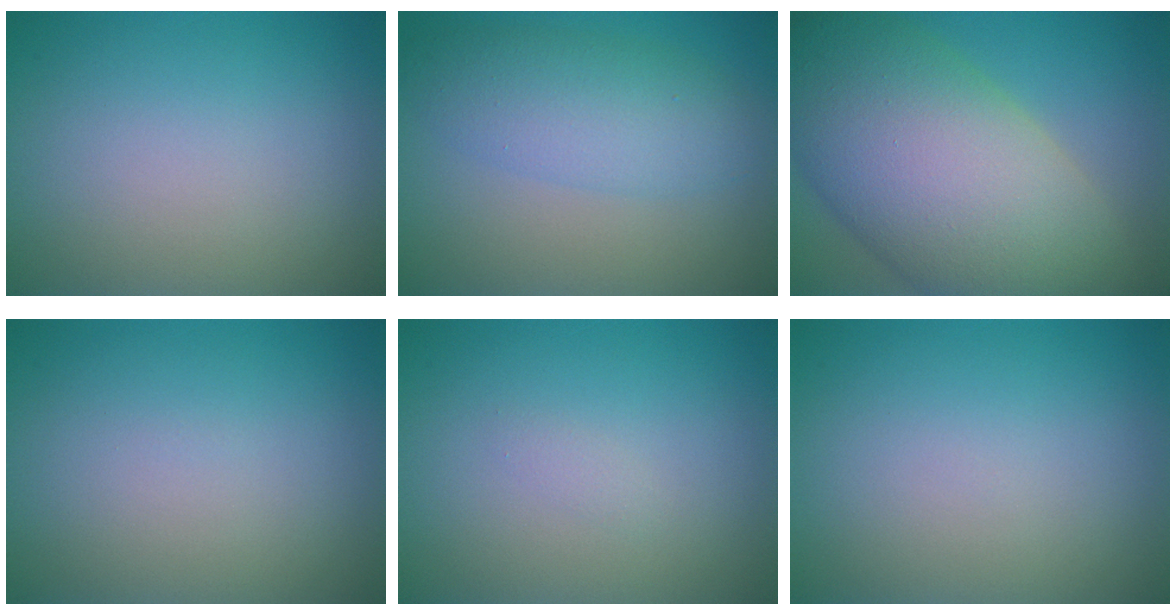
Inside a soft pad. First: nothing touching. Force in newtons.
{"total": 4.8, "press": 4.8, "slide": 0.1}
{"total": 15.9, "press": 15.9, "slide": 0.6}
{"total": 0.0}
{"total": 0.5, "press": 0.5, "slide": 0.0}
{"total": 0.0}